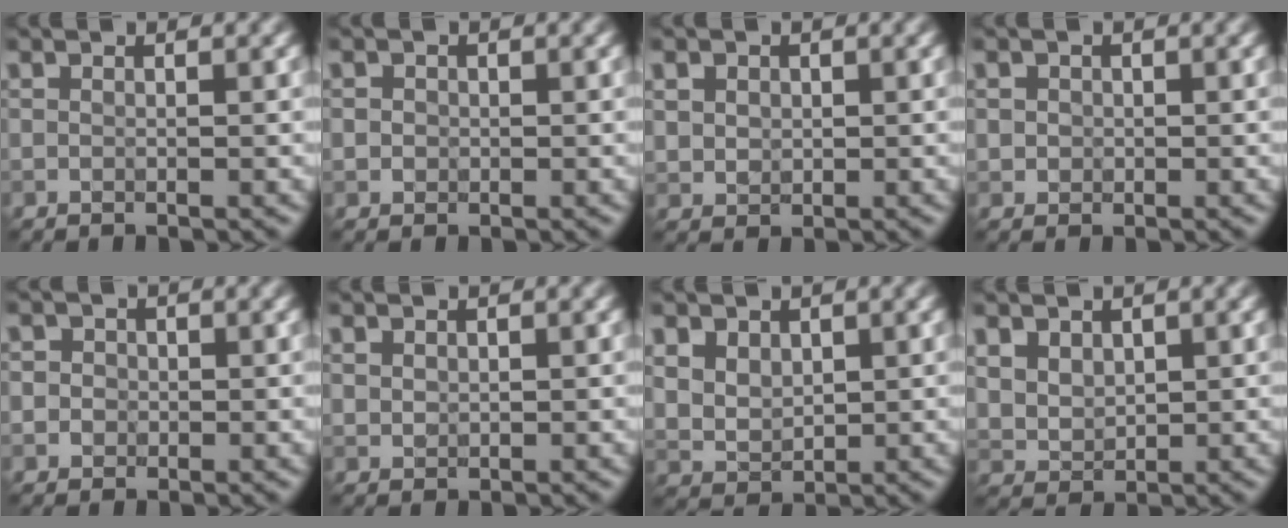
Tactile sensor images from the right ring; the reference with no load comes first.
{"total": 0.9, "force": [0.0, 0.8, 0.2], "torque": [0.002, -0.004, 0.000]}
{"total": 2.5, "force": [1.1, 2.0, 1.1], "torque": [-0.036, 0.003, 0.031]}
{"total": 1.0, "force": [0.1, 1.0, 0.3], "torque": [0.004, -0.004, 0.004]}
{"total": 2.6, "force": [0.6, 2.3, 1.0], "torque": [0.008, 0.012, -0.010]}
{"total": 0.9, "force": [0.5, 0.7, 0.3], "torque": [-0.007, -0.002, 0.013]}
{"total": 3.7, "force": [1.7, 2.7, 1.9], "torque": [-0.053, 0.002, 0.039]}
{"total": 3.2, "force": [1.6, 2.3, 1.5], "torque": [-0.044, -0.002, 0.040]}